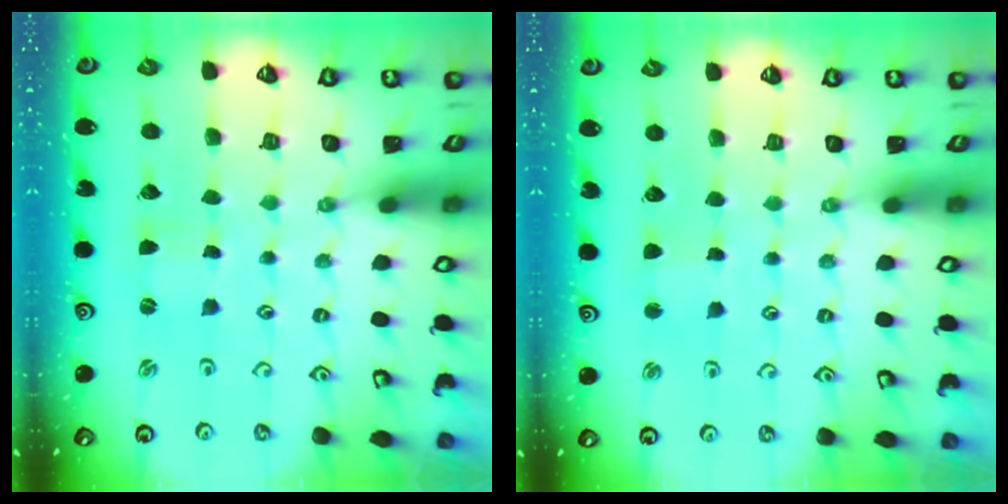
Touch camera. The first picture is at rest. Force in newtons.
{"total": 2.9, "press": 2.9, "slide": 0.3}